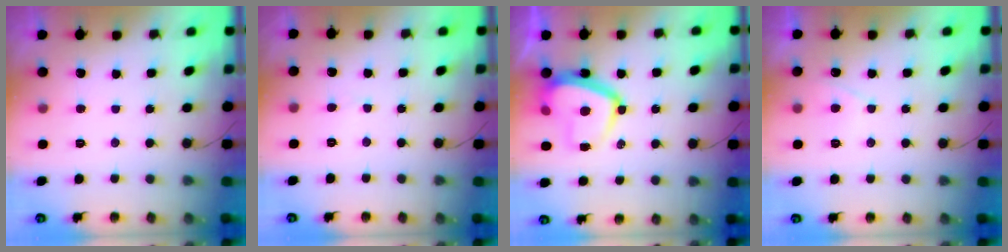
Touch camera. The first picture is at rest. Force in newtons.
{"total": 2.3, "press": 2.3, "slide": 0.3}
{"total": 11.7, "press": 11.6, "slide": 0.9}
{"total": 2.7, "press": 2.7, "slide": 0.6}